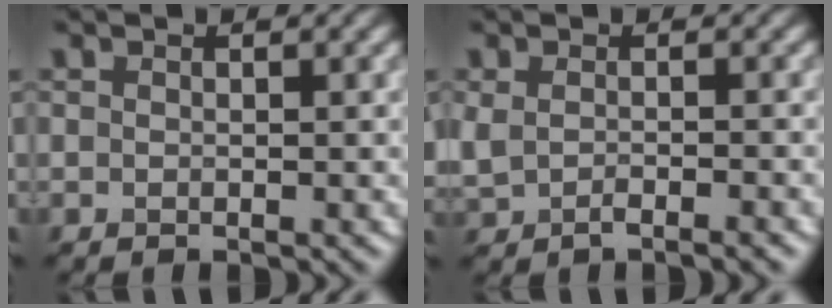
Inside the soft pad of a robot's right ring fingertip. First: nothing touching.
{"total": 2.1, "force": [-1.0, 0.9, 1.6], "torque": [-0.039, -0.008, -0.017]}